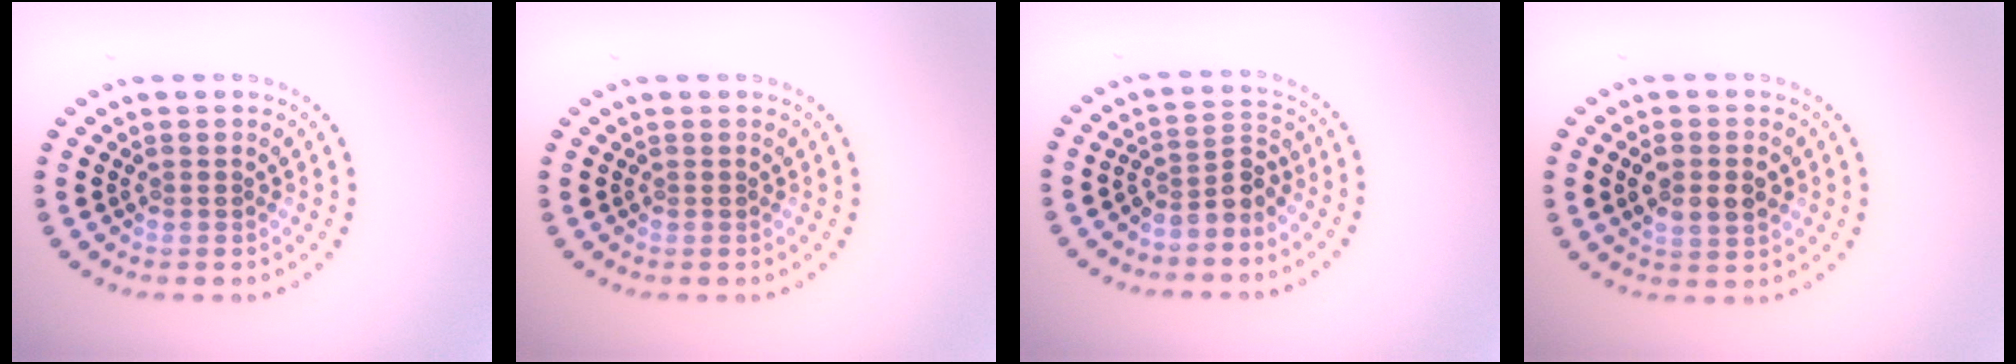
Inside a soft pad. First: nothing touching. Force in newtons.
{"total": 0.0}
{"total": 2.8, "press": 2.0, "slide": 1.9}
{"total": 2.8, "press": 2.8, "slide": 0.4}